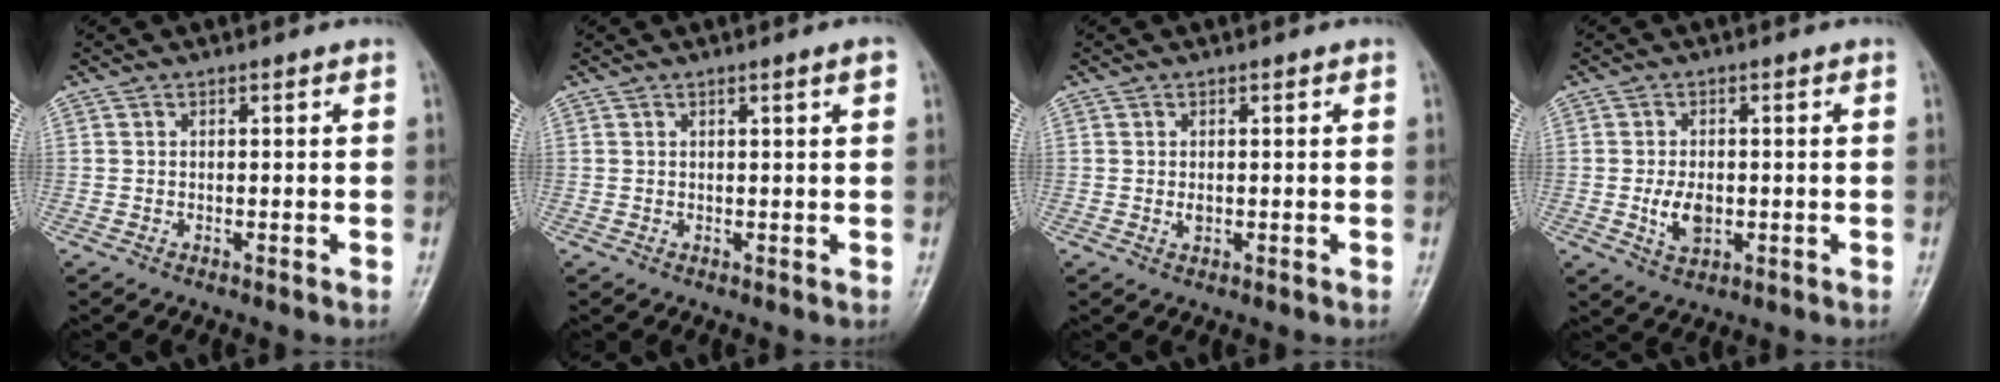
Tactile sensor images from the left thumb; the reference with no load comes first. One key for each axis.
{"total": 1.7, "fx": 0.8, "fy": 0.0, "fz": 1.5, "tx": -0.024, "ty": -0.002, "tz": 0.012}
{"total": 1.1, "fx": 0.0, "fy": 0.8, "fz": 0.8, "tx": -0.009, "ty": -0.001, "tz": 0.002}
{"total": 5.0, "fx": -0.7, "fy": 3.2, "fz": 3.8, "tx": -0.063, "ty": -0.004, "tz": -0.008}